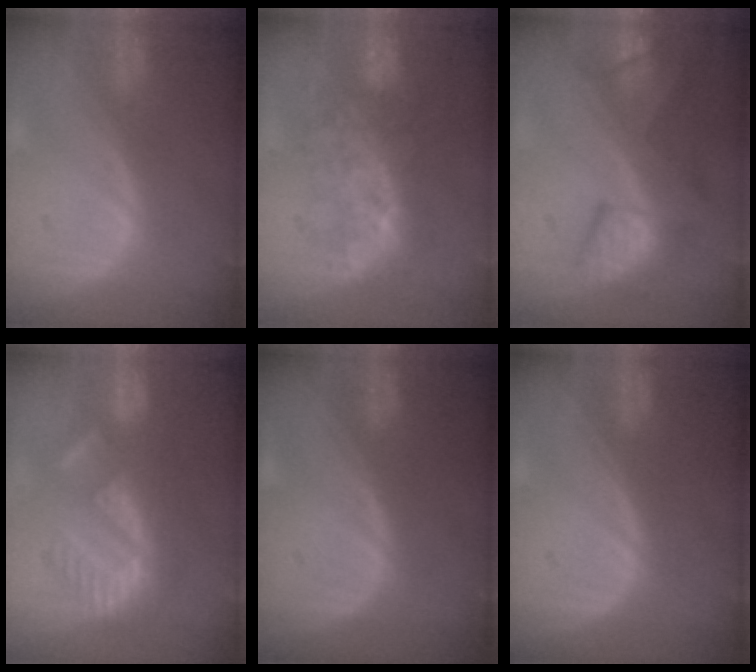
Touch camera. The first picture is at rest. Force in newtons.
{"total": 7.9, "press": 7.7, "slide": 1.4}
{"total": 9.5, "press": 8.4, "slide": 4.5}
{"total": 9.2, "press": 8.0, "slide": 4.5}
{"total": 0.0}
{"total": 0.0}